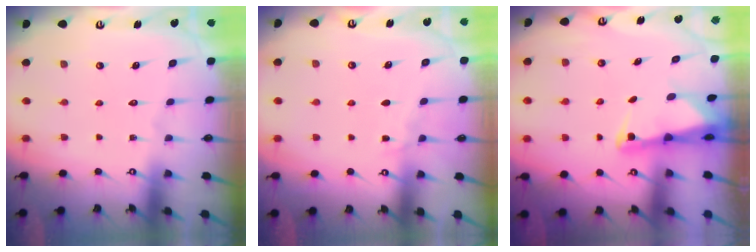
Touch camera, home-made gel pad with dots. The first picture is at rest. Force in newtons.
{"total": 5.1, "press": 5.1, "slide": 0.5}
{"total": 2.5, "press": 2.4, "slide": 0.5}